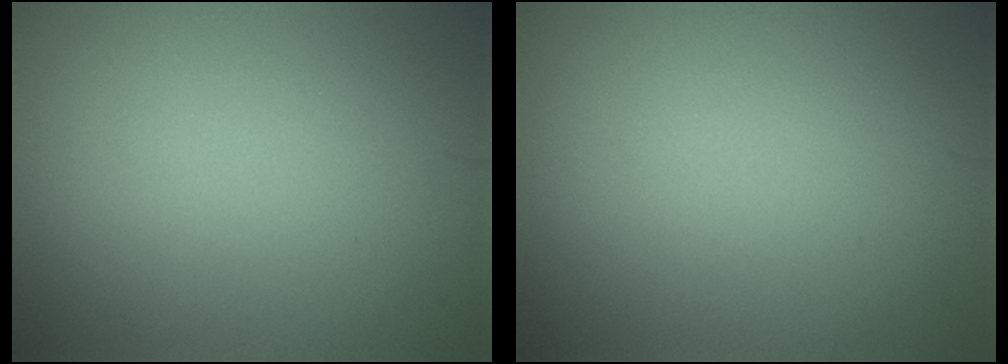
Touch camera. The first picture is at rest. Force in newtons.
{"total": 0.0}